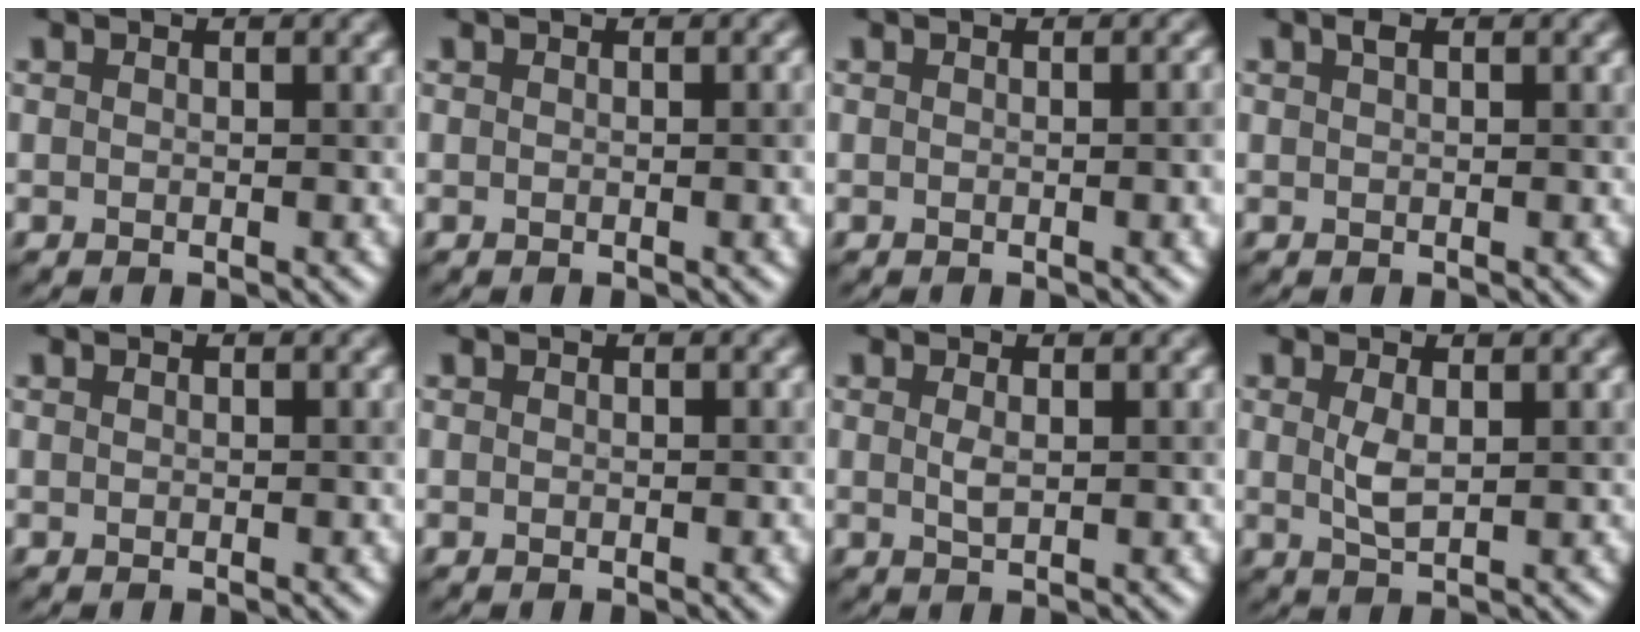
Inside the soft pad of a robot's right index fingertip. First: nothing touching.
{"total": 1.9, "force": [0.0, 0.5, 1.9], "torque": [-0.017, 0.003, -0.003]}
{"total": 3.2, "force": [-0.1, 1.1, 3.0], "torque": [-0.021, 0.005, -0.002]}
{"total": 0.7, "force": [0.4, 0.2, 0.5], "torque": [-0.011, 0.004, 0.007]}
{"total": 0.0}
{"total": 0.7, "force": [-0.1, 0.1, 0.7], "torque": [-0.006, 0.000, -0.002]}
{"total": 1.0, "force": [0.3, 0.3, 0.9], "torque": [-0.024, 0.000, 0.006]}
{"total": 2.0, "force": [0.5, 0.7, 1.8], "torque": [-0.043, 0.000, 0.013]}